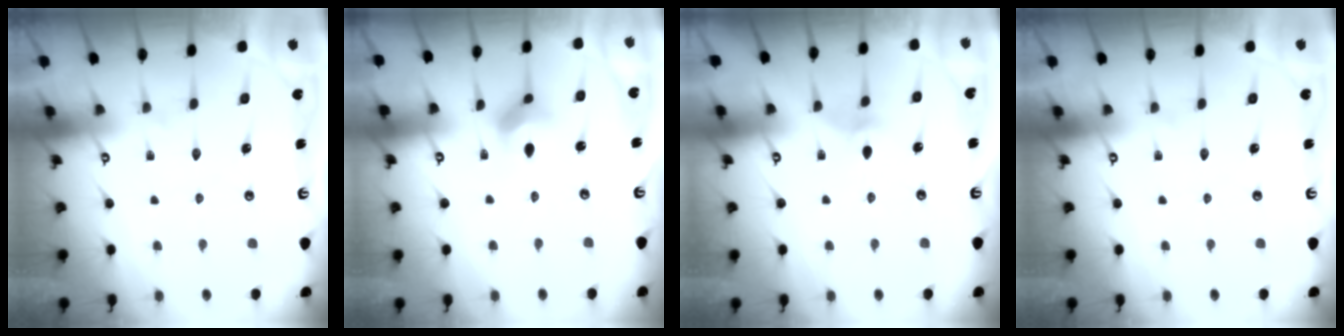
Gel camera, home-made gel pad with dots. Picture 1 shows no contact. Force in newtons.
{"total": 5.7, "press": 5.6, "slide": 1.0}
{"total": 4.2, "press": 4.1, "slide": 0.8}
{"total": 0.0}